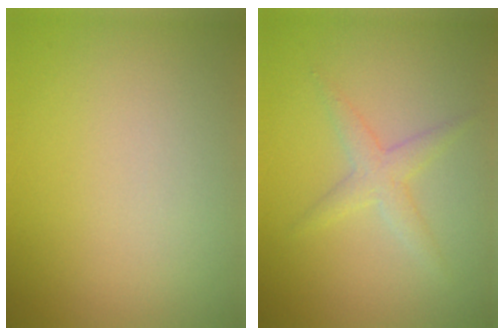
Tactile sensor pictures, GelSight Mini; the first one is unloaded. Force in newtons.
{"total": 2.0, "press": 2.0, "slide": 0.0}